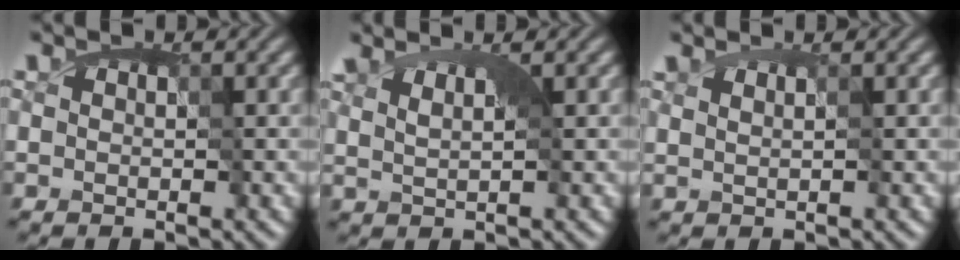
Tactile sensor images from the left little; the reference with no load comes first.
{"total": 2.8, "force": [1.1, 1.2, 2.3], "torque": [-0.051, 0.014, 0.008]}
{"total": 0.9, "force": [0.5, 0.3, 0.7], "torque": [-0.013, 0.014, -0.004]}